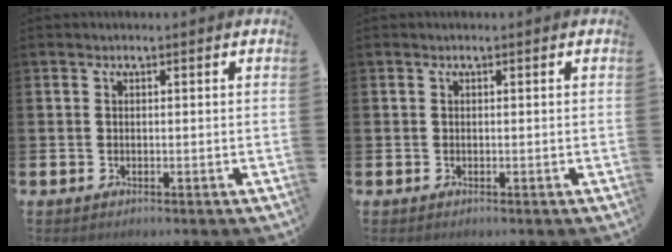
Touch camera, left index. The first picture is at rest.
{"total": 0.0}